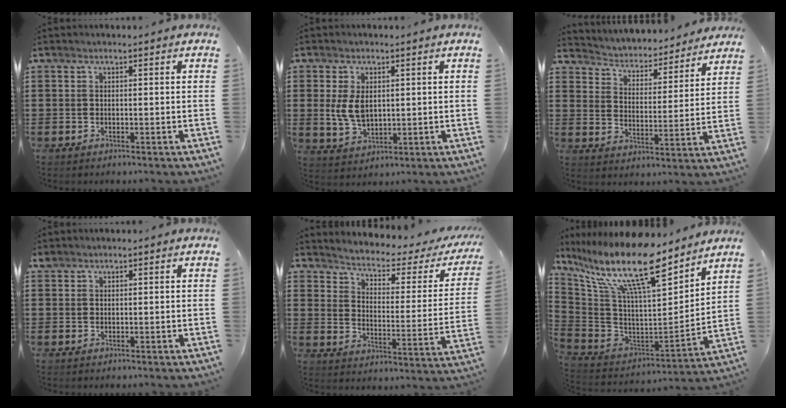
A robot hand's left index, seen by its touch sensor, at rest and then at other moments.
{"total": 5.4, "force": [0.8, 3.4, 4.2], "torque": [-0.109, 0.001, 0.010]}
{"total": 3.9, "force": [3.8, 0.4, -0.3], "torque": [-0.020, -0.035, 0.059]}
{"total": 0.9, "force": [0.7, 0.4, 0.3], "torque": [-0.009, 0.002, 0.015]}
{"total": 2.4, "force": [1.6, 0.6, 1.7], "torque": [-0.048, -0.021, 0.014]}
{"total": 17.6, "force": [11.8, 4.0, 12.4], "torque": [-0.260, -0.073, 0.192]}